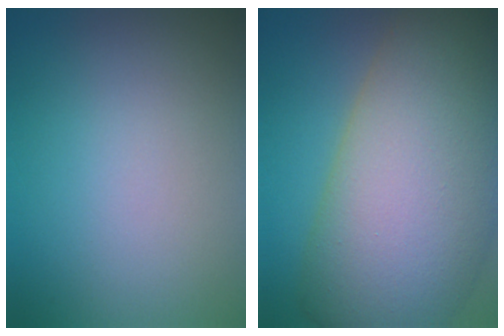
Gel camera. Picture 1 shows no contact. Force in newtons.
{"total": 17.3, "press": 17.3, "slide": 1.2}